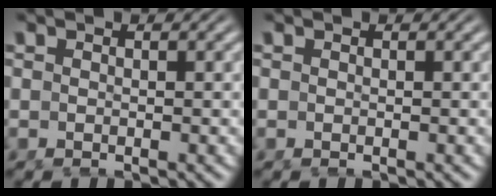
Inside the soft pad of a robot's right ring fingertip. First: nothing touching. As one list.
[{"total": 0.0}]